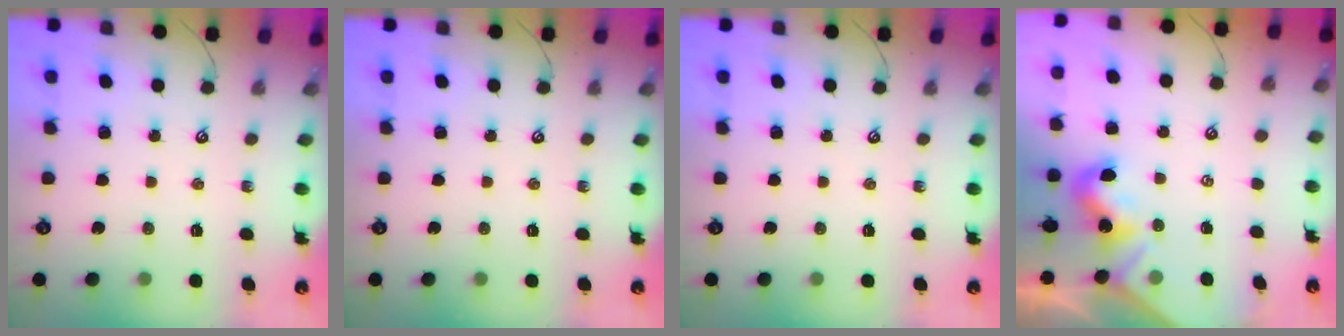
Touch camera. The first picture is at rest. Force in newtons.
{"total": 0.0}
{"total": 0.0}
{"total": 2.0, "press": 2.0, "slide": 0.4}